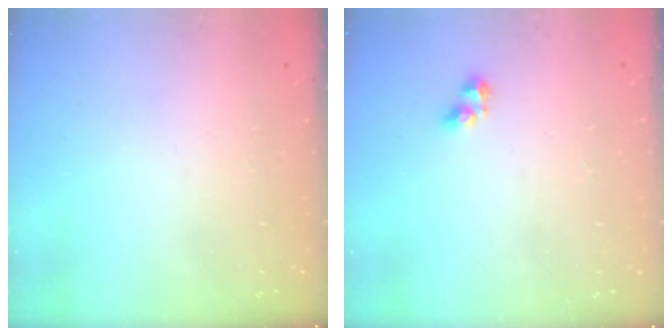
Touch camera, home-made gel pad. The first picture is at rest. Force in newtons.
{"total": 3.8, "press": 3.7, "slide": 0.9}